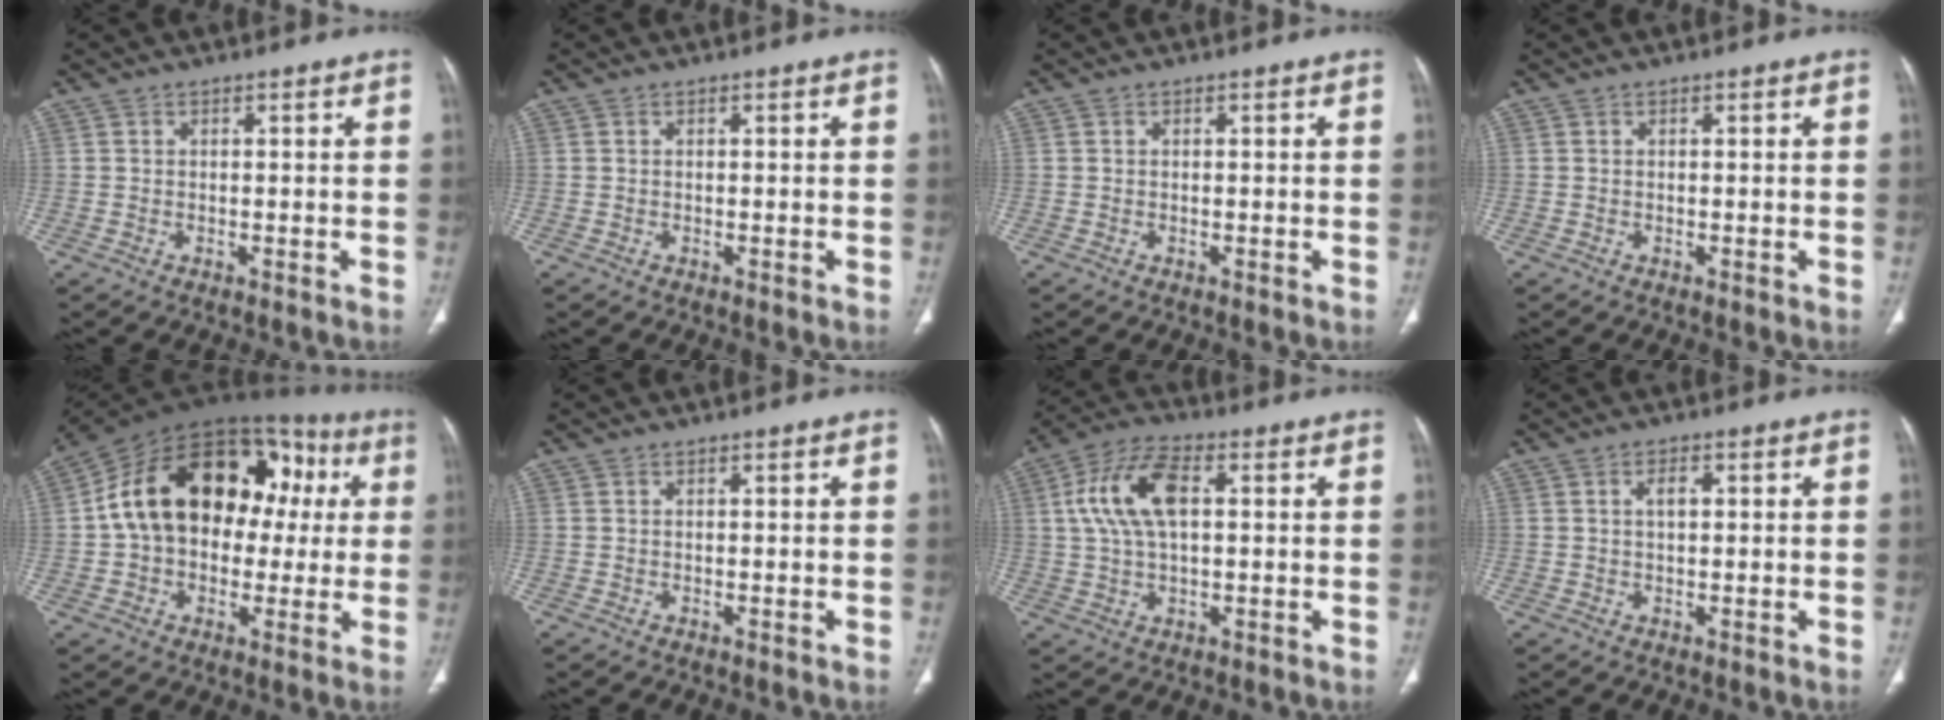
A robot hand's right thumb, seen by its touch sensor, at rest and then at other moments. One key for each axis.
{"total": 0.0}
{"total": 0.0}
{"total": 0.0}
{"total": 25.1, "fx": 3.5, "fy": 16.8, "fz": 18.3, "tx": -0.270, "ty": 0.062, "tz": 0.051}
{"total": 0.0}
{"total": 11.9, "fx": 2.3, "fy": 6.1, "fz": 10.0, "tx": -0.203, "ty": 0.020, "tz": 0.040}
{"total": 2.5, "fx": 0.6, "fy": 1.2, "fz": 2.1, "tx": -0.037, "ty": 0.004, "tz": 0.010}